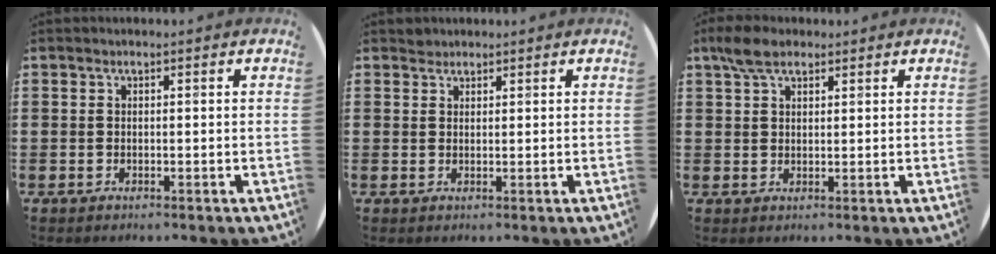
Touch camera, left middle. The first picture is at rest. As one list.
[{"total": 1.1, "force": [1.1, 0.4, -0.1], "torque": [0.001, 0.002, 0.022]}, {"total": 4.0, "force": [2.9, 1.9, 2.0], "torque": [-0.038, 0.005, 0.053]}]